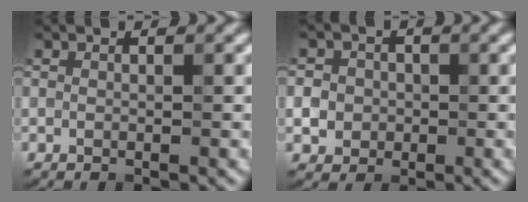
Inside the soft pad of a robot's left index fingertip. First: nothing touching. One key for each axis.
{"total": 4.9, "fx": -0.4, "fy": 4.5, "fz": 1.7, "tx": -0.011, "ty": 0.022, "tz": -0.031}